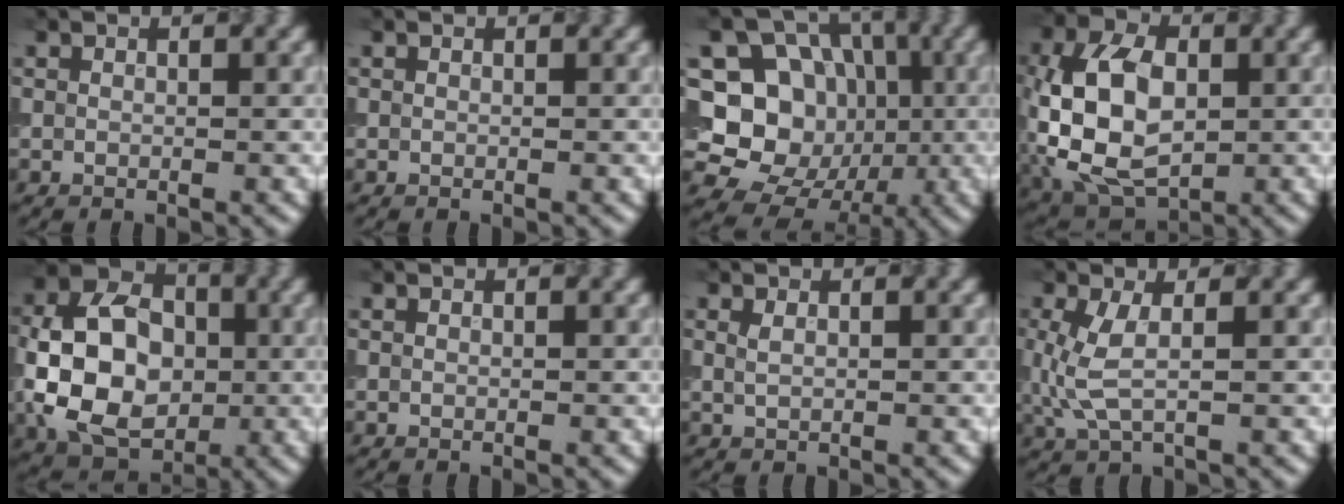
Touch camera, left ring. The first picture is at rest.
{"total": 0.0}
{"total": 14.1, "force": [-0.8, 12.8, 6.0], "torque": [-0.119, 0.008, -0.031]}
{"total": 10.1, "force": [-0.9, 6.6, 7.5], "torque": [-0.164, 0.002, -0.025]}
{"total": 10.4, "force": [-0.9, 7.6, 7.1], "torque": [-0.137, 0.009, -0.026]}
{"total": 0.0}
{"total": 0.8, "force": [0.4, 0.3, 0.7], "torque": [-0.016, 0.001, 0.008]}
{"total": 3.4, "force": [0.3, 1.3, 3.1], "torque": [-0.083, -0.003, 0.006]}